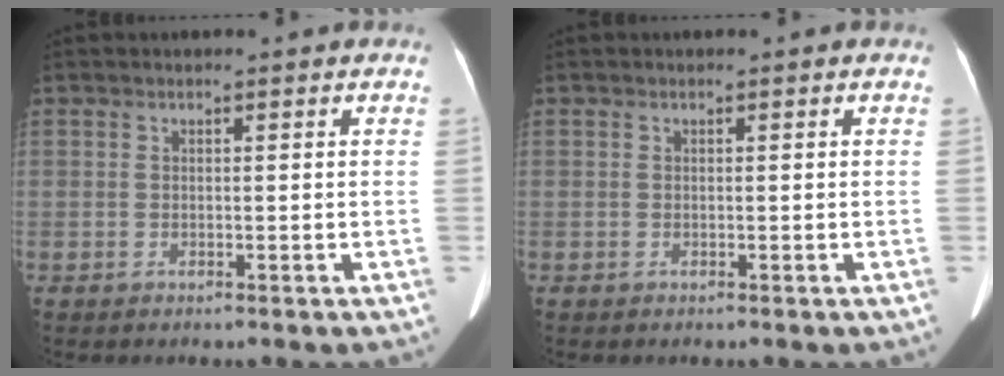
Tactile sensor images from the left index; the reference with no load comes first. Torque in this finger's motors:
{"motor_torque": [-0.12, -0.04, 0.01, 0.02]}